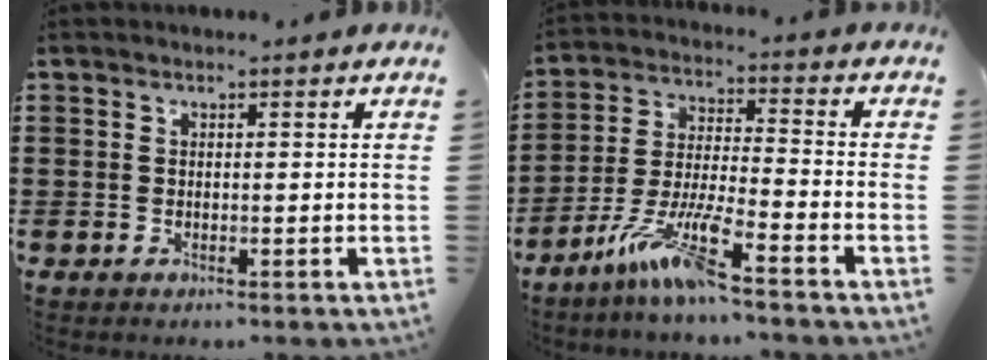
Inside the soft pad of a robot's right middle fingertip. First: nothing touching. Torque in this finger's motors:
{"motor_torque": [1.19, -0.95, 0.26, 0.21]}